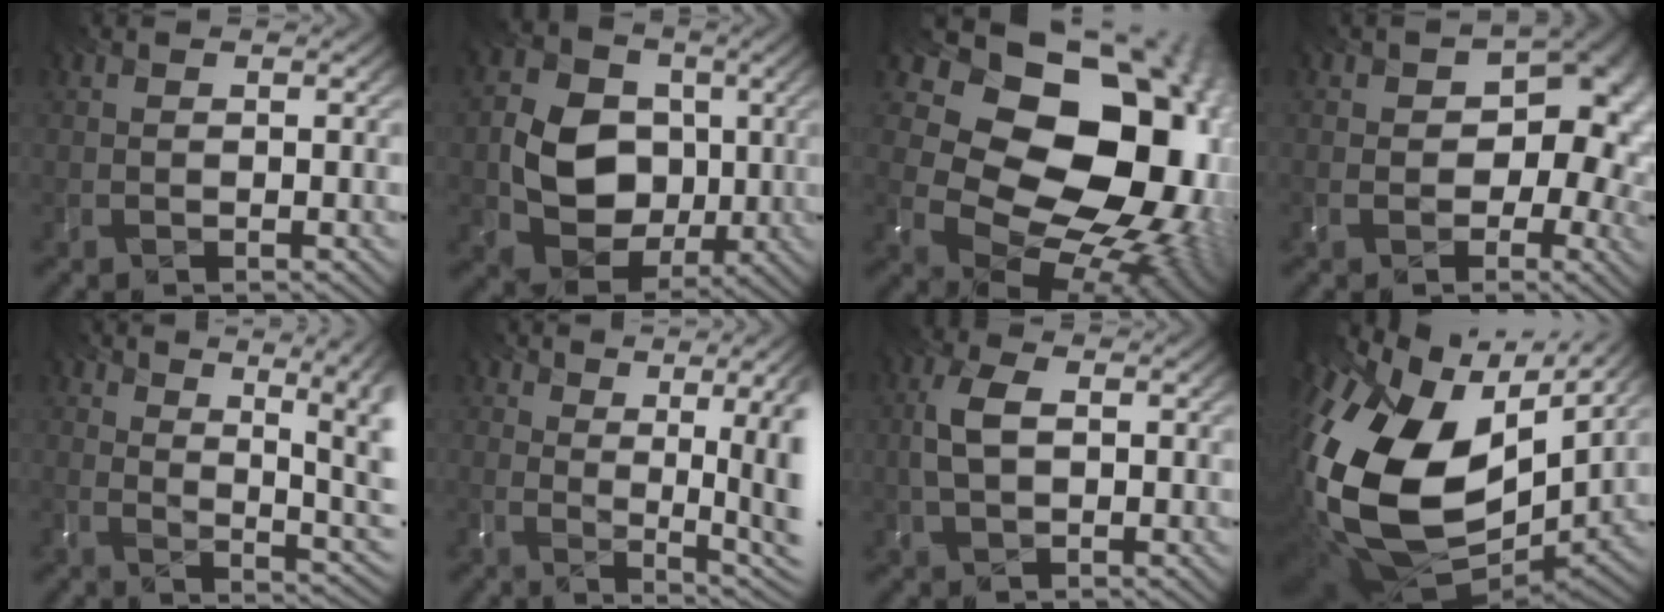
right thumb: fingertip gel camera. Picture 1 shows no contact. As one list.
[{"total": 7.8, "force": [-1.8, 6.6, 3.7], "torque": [-0.099, -0.022, -0.016]}, {"total": 21.0, "force": [3.4, 17.0, 11.8], "torque": [-0.223, -0.008, 0.104]}, {"total": 11.0, "force": [-0.1, 8.1, 7.5], "torque": [-0.103, -0.019, 0.030]}, {"total": 8.7, "force": [3.7, 4.1, 6.8], "torque": [-0.137, -0.006, 0.074]}, {"total": 8.4, "force": [1.3, 2.7, 7.8], "torque": [-0.127, 0.002, 0.045]}, {"total": 2.2, "force": [-1.2, 1.1, 1.5], "torque": [-0.064, -0.009, 0.004]}, {"total": 18.3, "force": [-0.2, 11.9, 13.9], "torque": [-0.361, -0.052, 0.032]}]